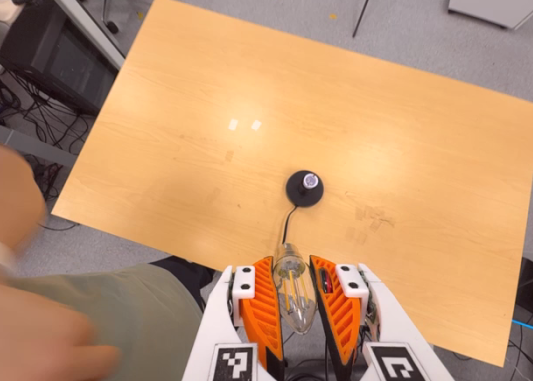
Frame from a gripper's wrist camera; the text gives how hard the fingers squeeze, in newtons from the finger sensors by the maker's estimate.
{"total": 19.0, "left": 19.8, "right": 18.3}